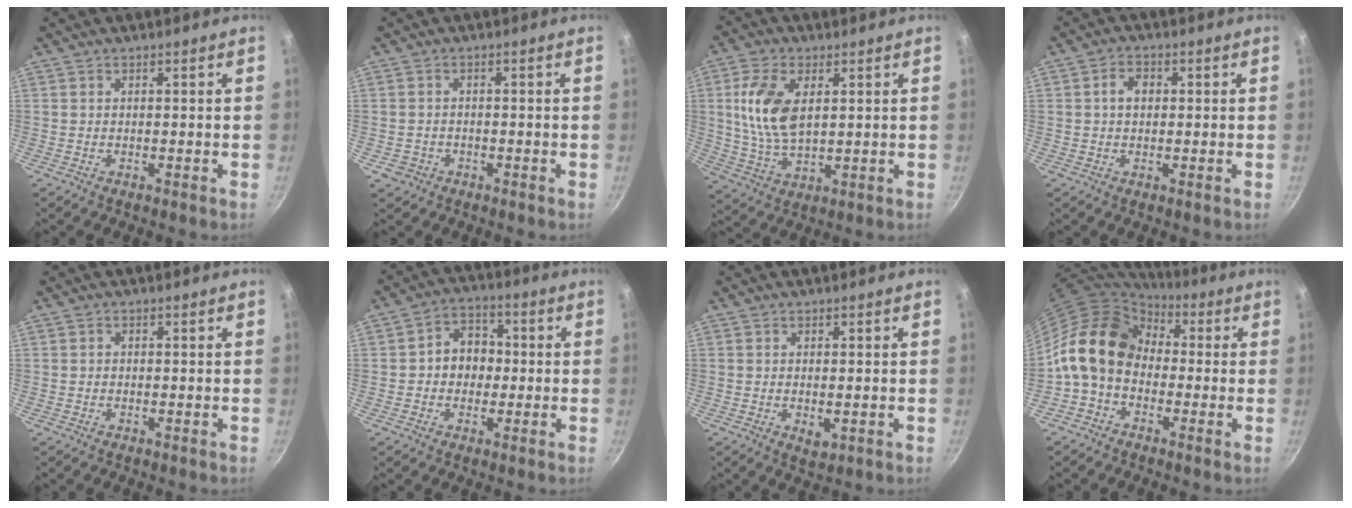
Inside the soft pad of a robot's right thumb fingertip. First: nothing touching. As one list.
[{"total": 2.5, "force": [-1.1, 2.1, 0.8], "torque": [-0.014, 0.013, -0.009]}, {"total": 12.0, "force": [2.8, 6.7, 9.5], "torque": [-0.184, -0.012, 0.057]}, {"total": 3.7, "force": [0.5, 2.7, 2.5], "torque": [-0.029, 0.009, 0.004]}, {"total": 0.6, "force": [0.0, 0.5, 0.2], "torque": [-0.003, 0.004, -0.001]}, {"total": 8.0, "force": [-0.1, 6.6, 4.4], "torque": [-0.025, 0.018, -0.013]}, {"total": 2.6, "force": [-0.3, 1.4, 2.2], "torque": [-0.035, -0.009, -0.002]}, {"total": 14.2, "force": [-0.4, 10.9, 9.0], "torque": [-0.132, 0.038, -0.029]}]